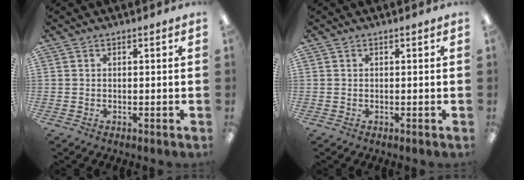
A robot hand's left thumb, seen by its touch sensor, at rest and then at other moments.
{"total": 0.0}